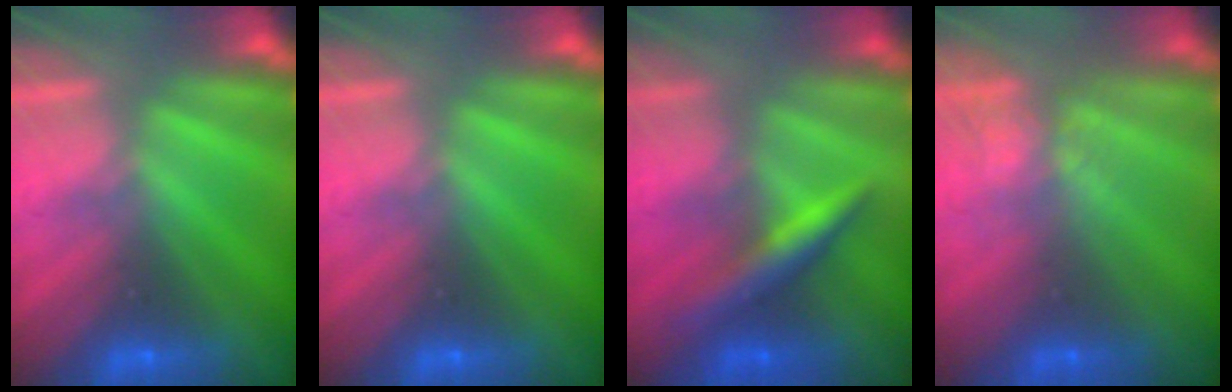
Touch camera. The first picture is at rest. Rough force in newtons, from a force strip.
{"total": 0.0}
{"total": 2.3}
{"total": 3.8}